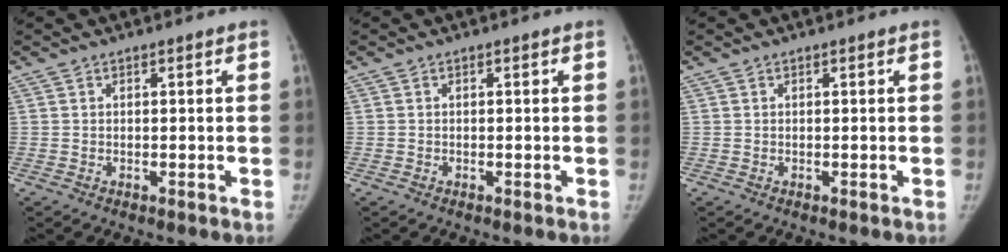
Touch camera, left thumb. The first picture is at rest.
{"total": 0.0}
{"total": 0.0}